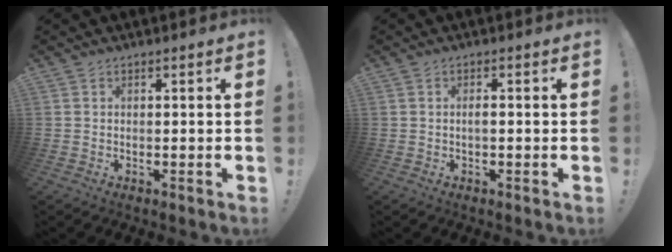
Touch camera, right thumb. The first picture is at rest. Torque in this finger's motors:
{"motor_torque": [-0.09, -0.08, 0.12, -0.09, 0.00]}